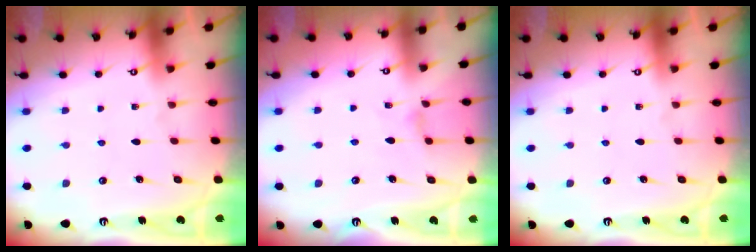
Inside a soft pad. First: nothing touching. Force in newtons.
{"total": 2.3, "press": 2.2, "slide": 0.5}
{"total": 0.0}